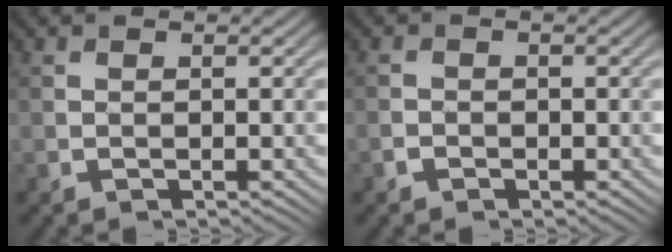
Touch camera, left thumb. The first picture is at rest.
{"total": 1.0, "force": [-0.7, 0.7, 0.4], "torque": [-0.006, 0.000, -0.015]}